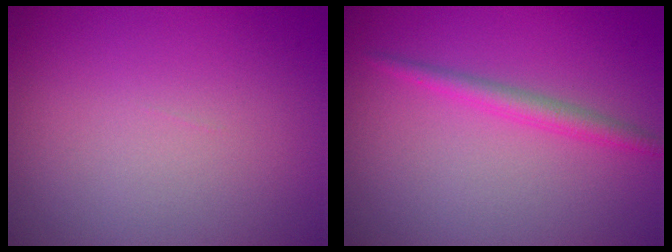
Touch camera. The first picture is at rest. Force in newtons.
{"total": 2.0, "press": 2.0, "slide": 0.1}